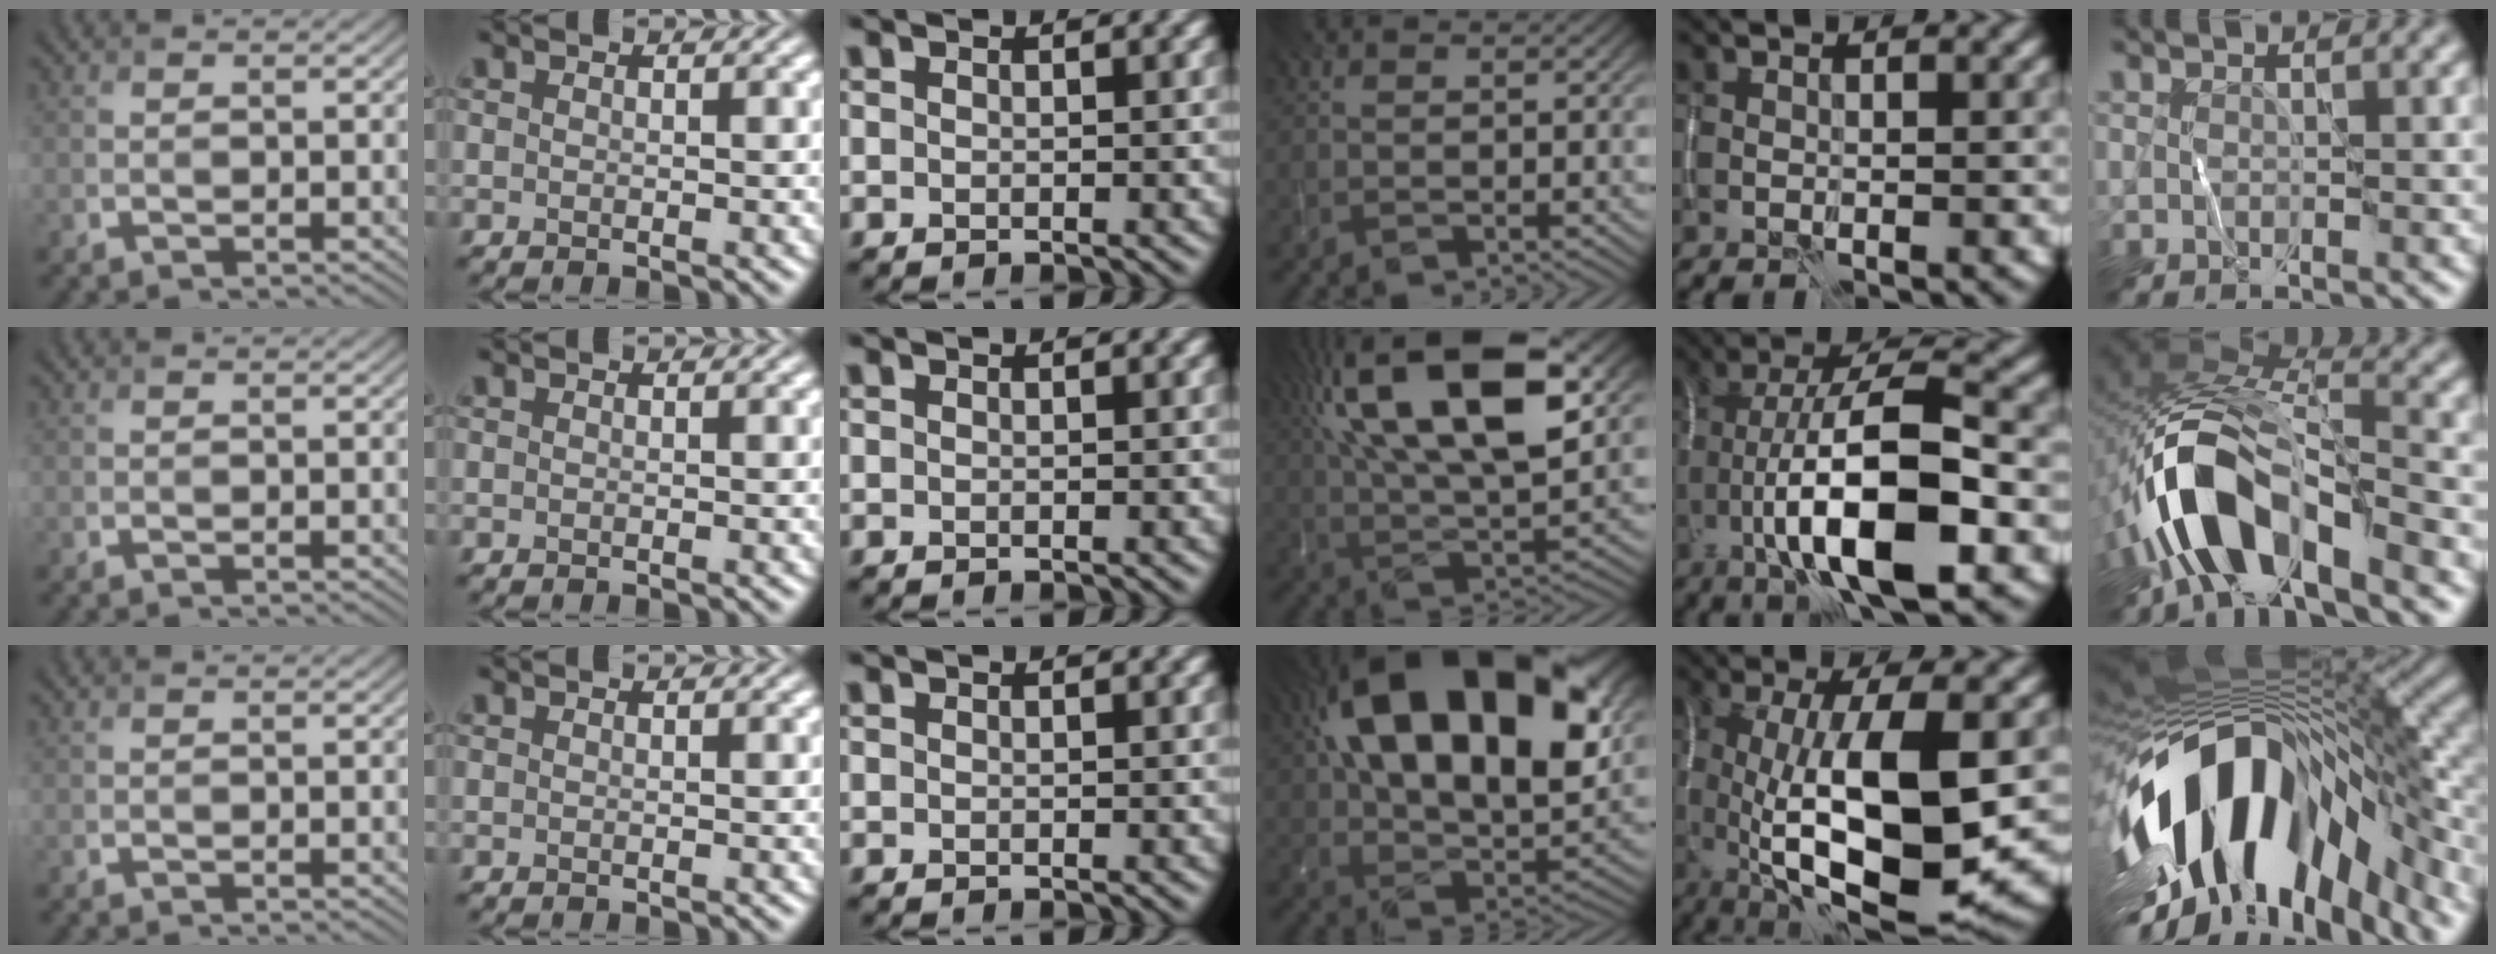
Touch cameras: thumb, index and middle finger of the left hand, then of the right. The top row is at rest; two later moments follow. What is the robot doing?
{"motion": "wipe", "object": "whiteboard"}